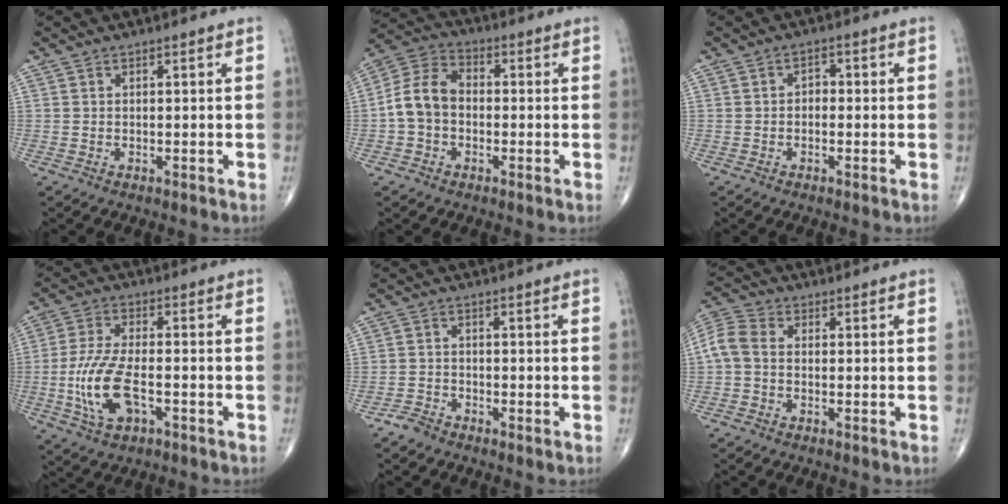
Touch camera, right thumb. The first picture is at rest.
{"total": 8.8, "force": [-1.1, 6.6, 5.7], "torque": [-0.103, 0.033, -0.036]}
{"total": 2.0, "force": [-0.3, 1.5, 1.3], "torque": [-0.004, 0.010, -0.014]}
{"total": 11.0, "force": [-3.0, 4.9, 9.3], "torque": [-0.204, 0.010, -0.056]}
{"total": 2.1, "force": [-1.9, 0.9, 0.3], "torque": [-0.005, 0.000, -0.041]}
{"total": 6.2, "force": [-0.4, 4.3, 4.5], "torque": [-0.100, 0.018, -0.021]}